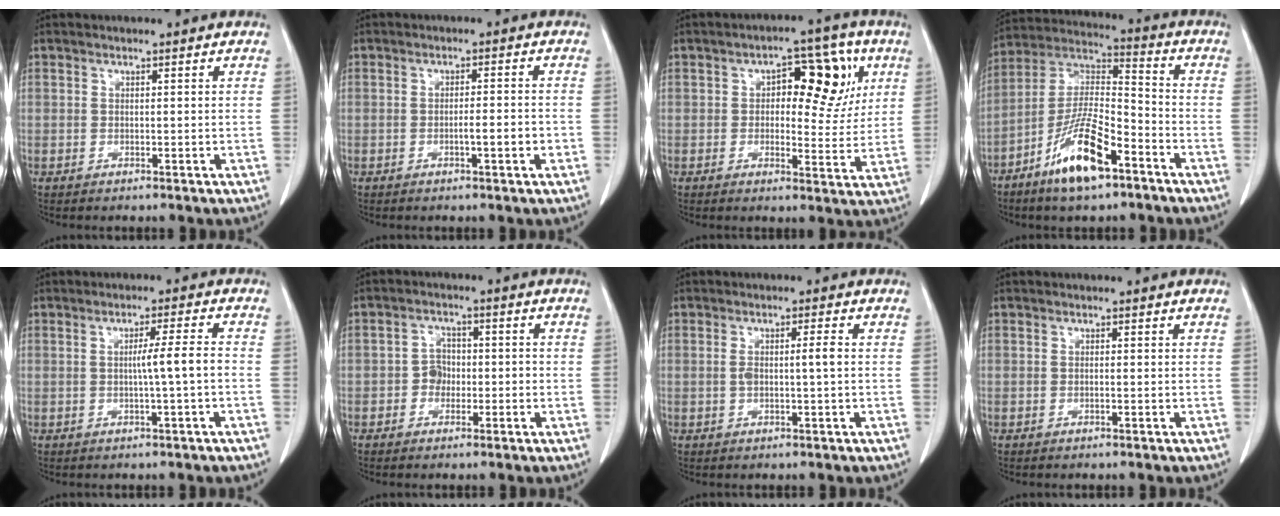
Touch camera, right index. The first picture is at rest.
{"total": 2.8, "force": [-0.9, 0.3, 2.7], "torque": [-0.039, 0.003, -0.012]}
{"total": 10.4, "force": [3.0, 5.1, 8.5], "torque": [-0.098, 0.027, 0.039]}
{"total": 13.8, "force": [-7.8, 3.5, 10.8], "torque": [-0.214, -0.003, -0.142]}
{"total": 3.9, "force": [-0.6, -0.7, 3.7], "torque": [-0.059, 0.003, -0.010]}
{"total": 3.0, "force": [-0.9, 2.6, 1.3], "torque": [-0.014, 0.013, -0.017]}
{"total": 2.9, "force": [0.1, 0.2, 2.9], "torque": [-0.053, 0.010, 0.007]}
{"total": 0.0}